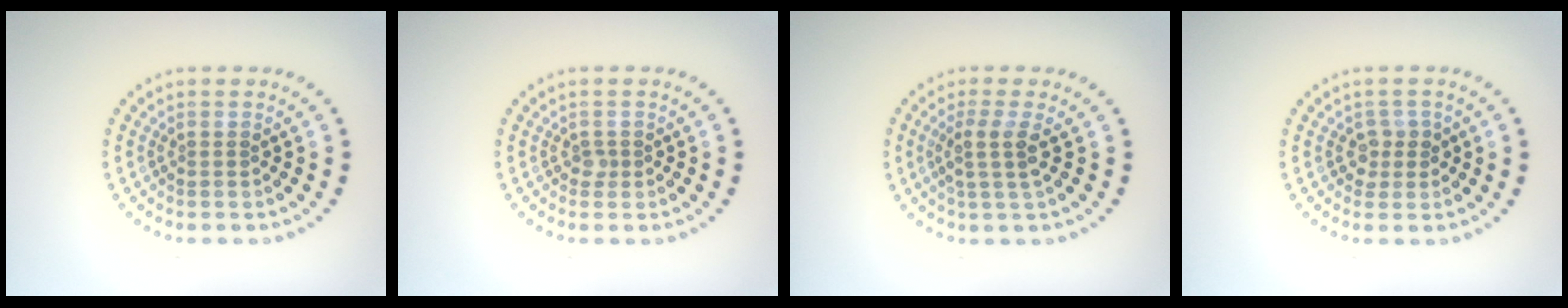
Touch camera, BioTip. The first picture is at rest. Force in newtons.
{"total": 0.7, "press": 0.5, "slide": 0.6}
{"total": 2.5, "press": 2.0, "slide": 1.6}
{"total": 1.4, "press": 1.2, "slide": 0.7}